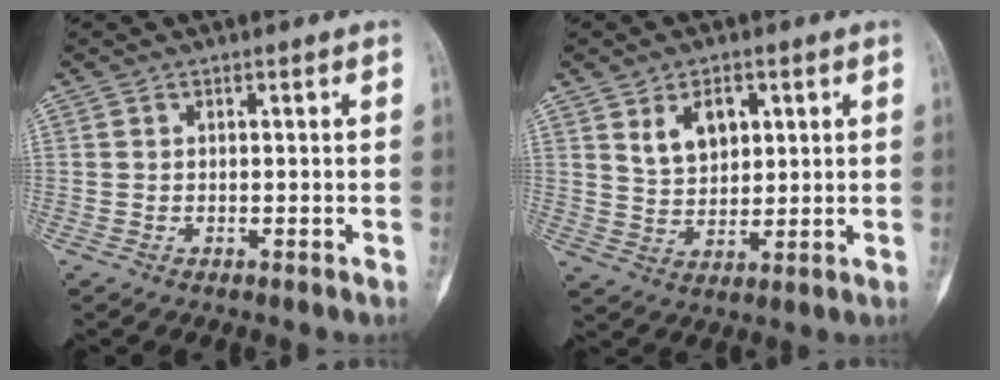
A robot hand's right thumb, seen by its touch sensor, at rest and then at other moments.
{"total": 7.0, "force": [2.9, 4.4, 4.6], "torque": [-0.057, -0.018, 0.058]}